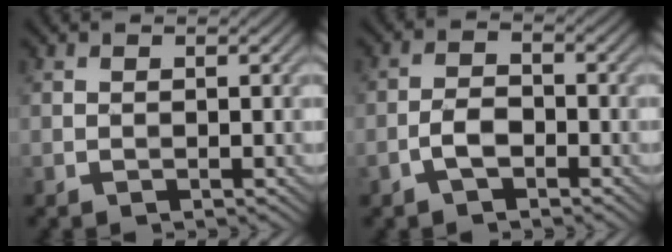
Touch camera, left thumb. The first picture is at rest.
{"total": 3.2, "force": [-1.8, 1.6, 2.2], "torque": [-0.047, 0.005, -0.039]}